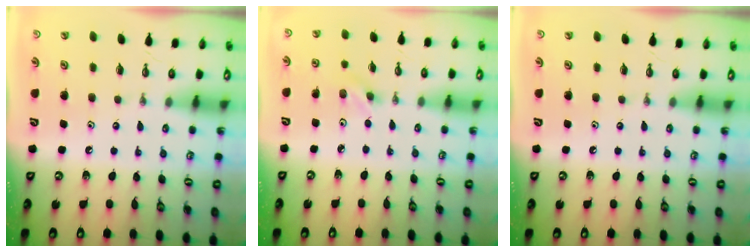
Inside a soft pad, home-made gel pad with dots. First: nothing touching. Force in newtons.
{"total": 2.9, "press": 2.6, "slide": 1.4}
{"total": 0.0}